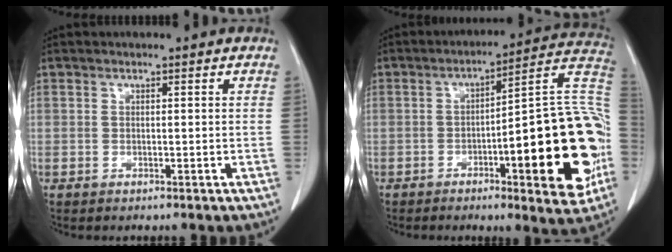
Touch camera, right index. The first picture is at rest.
{"total": 22.5, "force": [-5.0, 3.9, 21.6], "torque": [-0.221, 0.027, -0.059]}